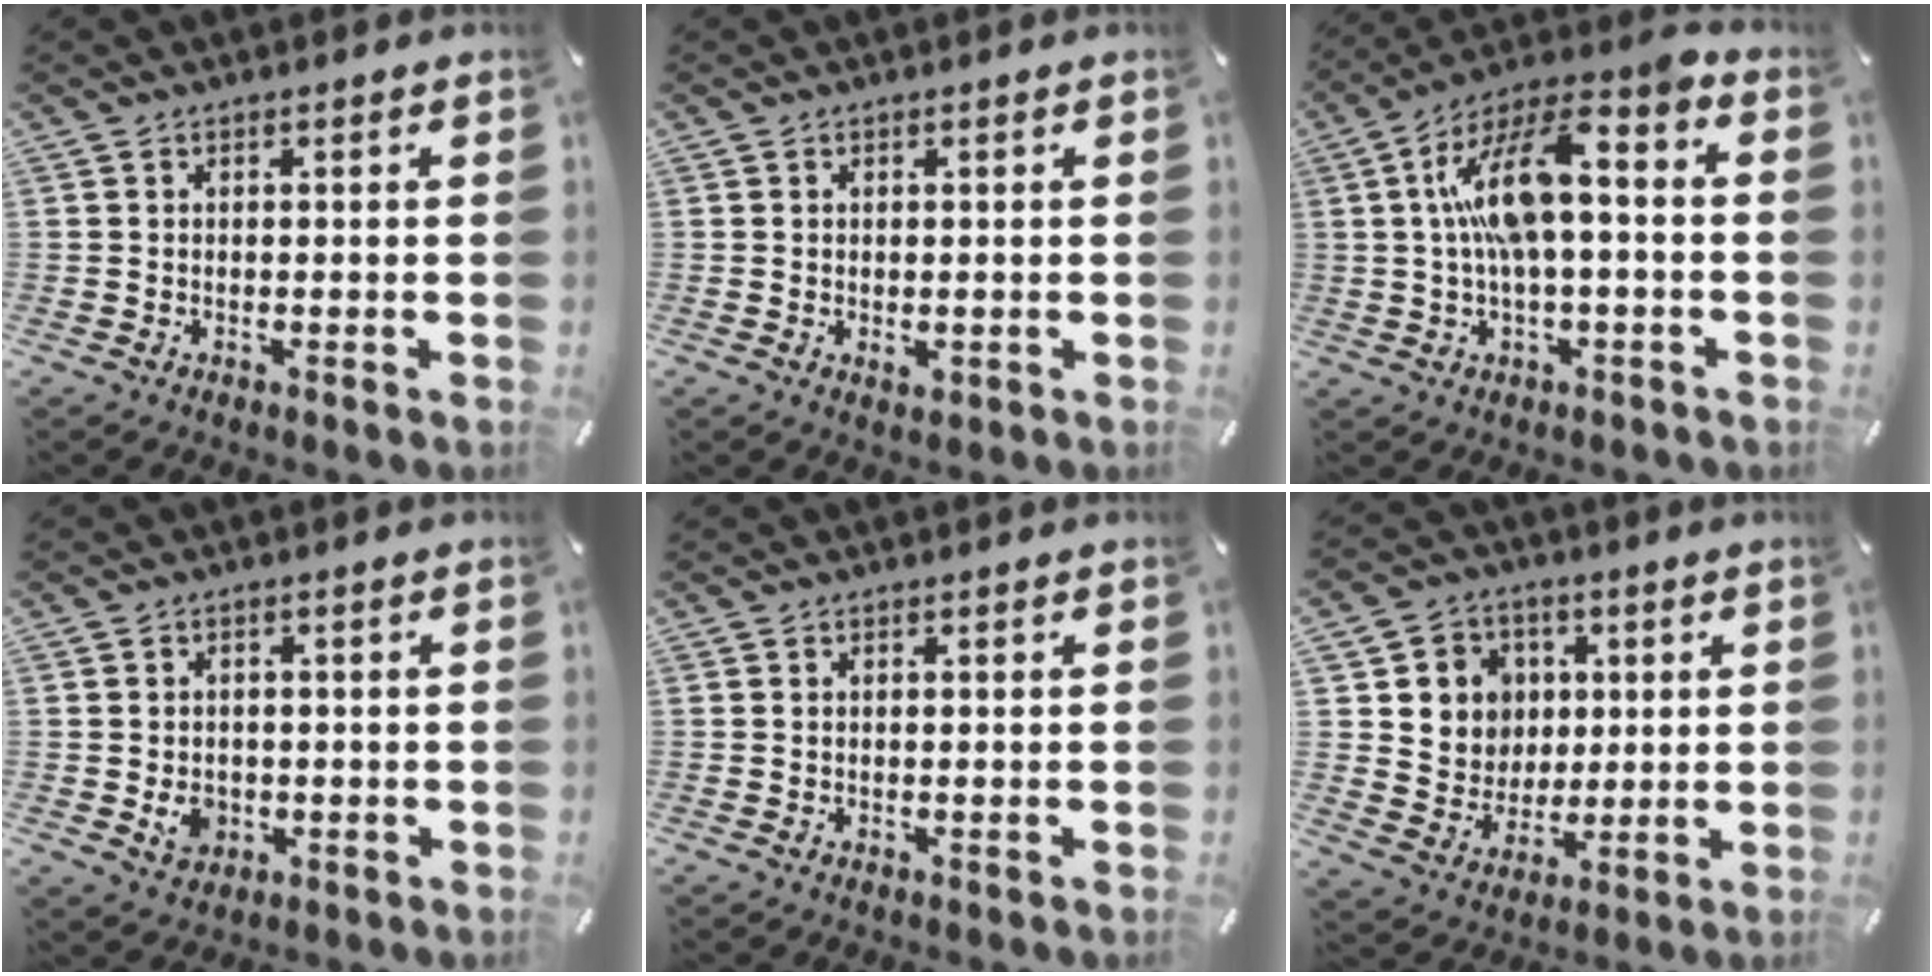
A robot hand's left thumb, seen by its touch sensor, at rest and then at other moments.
{"total": 1.3, "force": [0.0, 1.0, 0.8], "torque": [-0.015, 0.001, 0.000]}
{"total": 14.6, "force": [1.6, 5.9, 13.3], "torque": [-0.252, -0.004, 0.029]}
{"total": 4.4, "force": [-0.8, 3.8, 2.0], "torque": [-0.025, -0.003, -0.015]}
{"total": 0.0}
{"total": 9.6, "force": [2.3, 9.3, 0.7], "torque": [-0.022, -0.021, 0.051]}